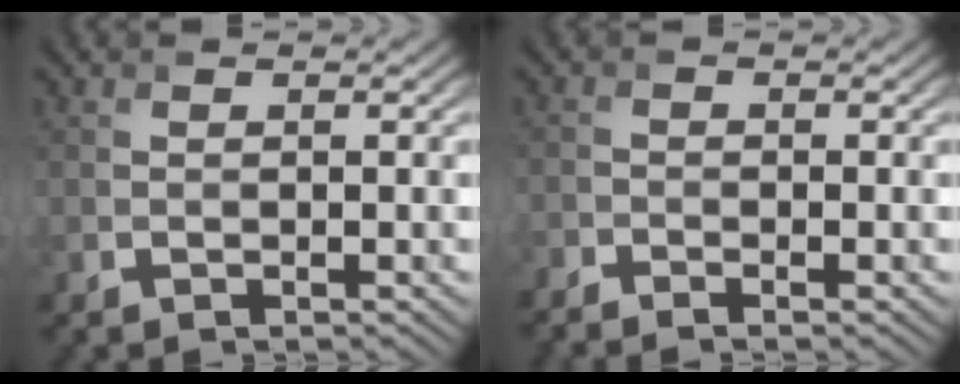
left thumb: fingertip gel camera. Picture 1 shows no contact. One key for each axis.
{"total": 2.1, "fx": -2.0, "fy": -0.2, "fz": 0.6, "tx": -0.014, "ty": -0.008, "tz": -0.045}